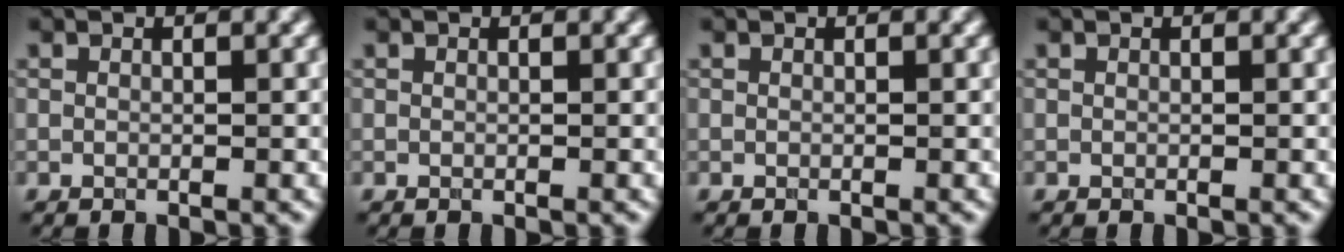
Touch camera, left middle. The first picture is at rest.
{"total": 0.0}
{"total": 0.0}
{"total": 0.0}